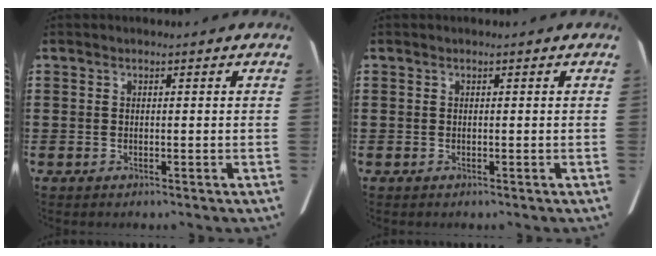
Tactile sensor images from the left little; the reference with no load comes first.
{"total": 0.0}